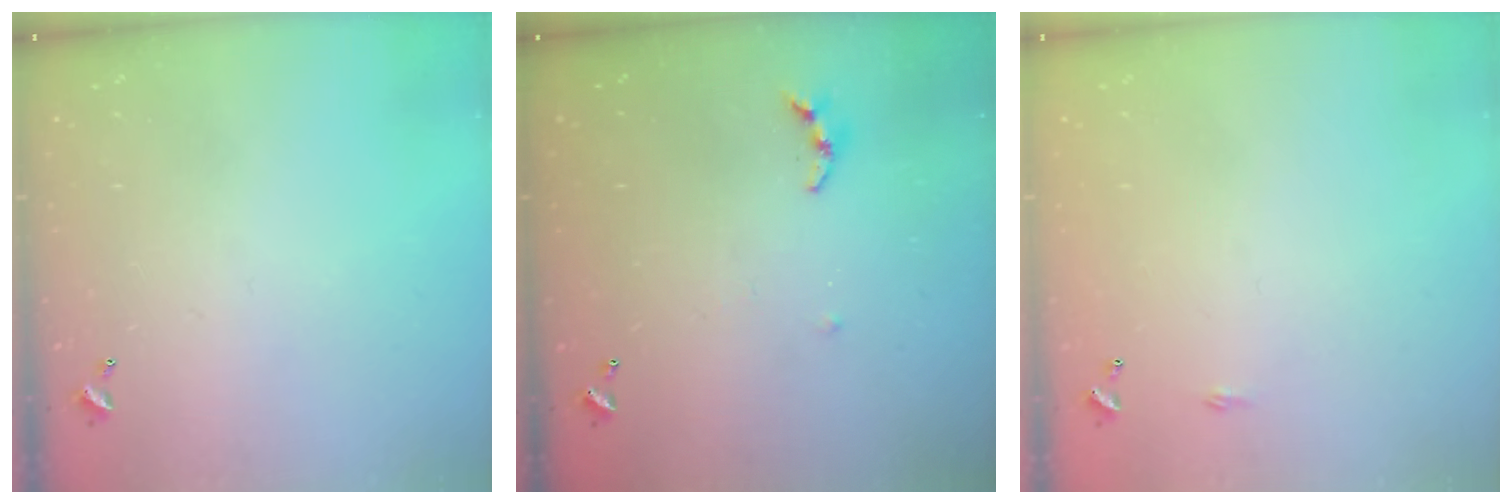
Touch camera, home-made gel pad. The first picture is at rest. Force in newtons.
{"total": 4.3, "press": 4.3, "slide": 0.4}
{"total": 2.2, "press": 2.1, "slide": 0.4}